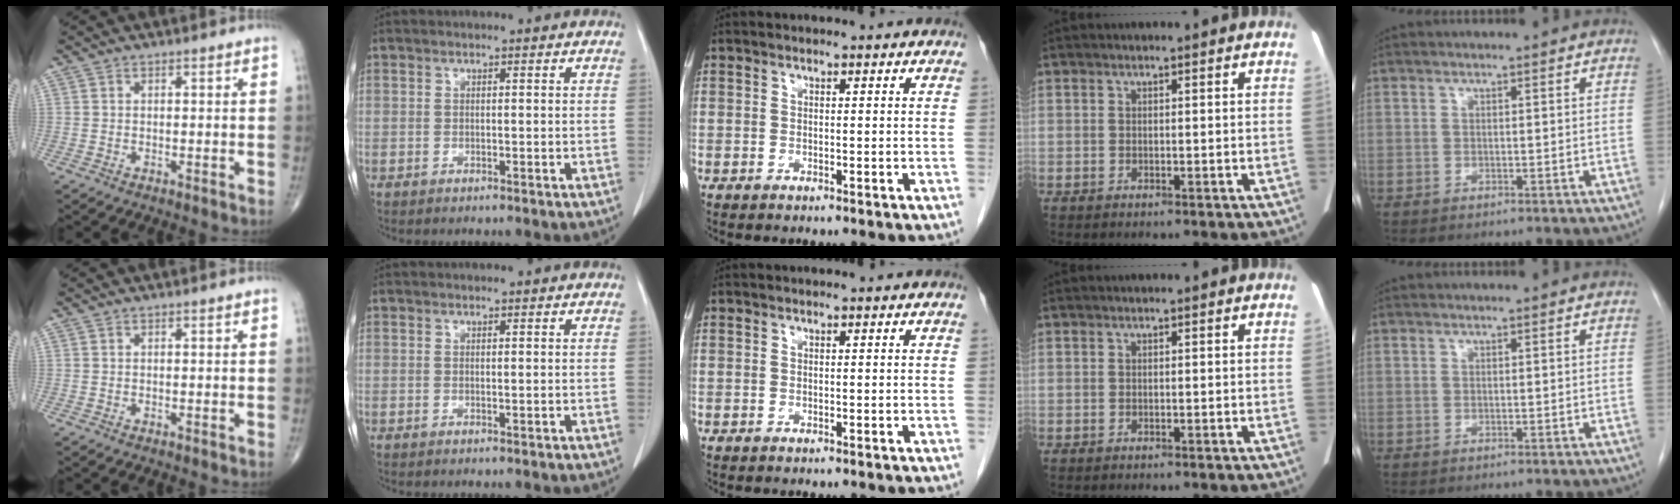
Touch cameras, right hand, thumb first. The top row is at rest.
{}